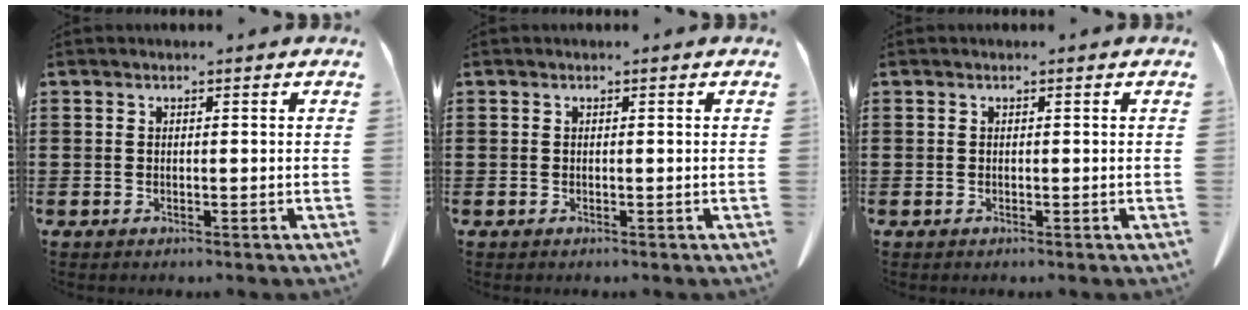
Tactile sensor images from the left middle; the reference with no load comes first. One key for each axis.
{"total": 0.0}
{"total": 0.0}